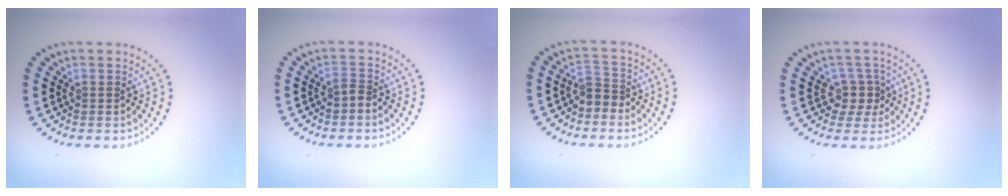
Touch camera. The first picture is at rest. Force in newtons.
{"total": 0.8, "press": 0.4, "slide": 0.6}
{"total": 2.0, "press": 1.6, "slide": 1.2}
{"total": 2.2, "press": 1.7, "slide": 1.4}